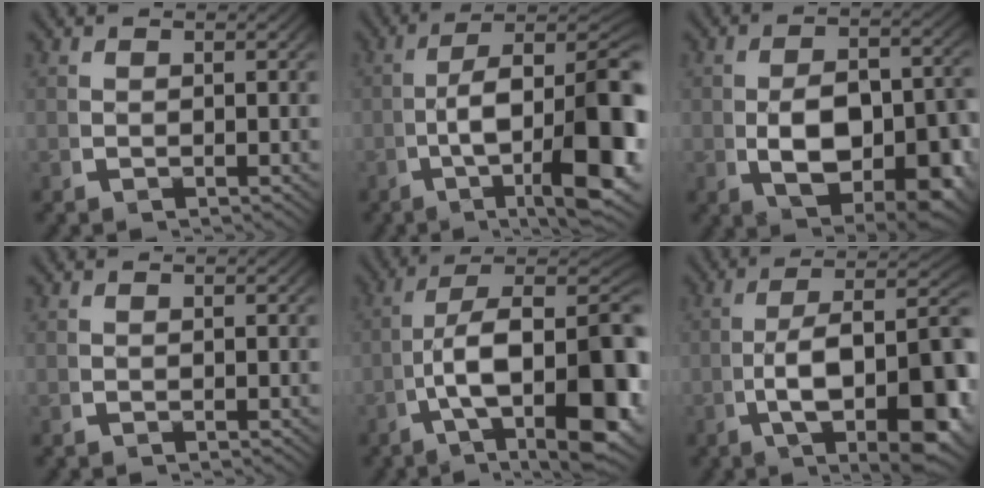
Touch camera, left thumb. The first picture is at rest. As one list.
[{"total": 13.4, "force": [-1.7, 6.7, 11.5], "torque": [-0.202, -0.057, -0.006]}, {"total": 10.9, "force": [-1.8, 6.7, 8.4], "torque": [-0.160, -0.048, -0.003]}, {"total": 0.0}, {"total": 15.4, "force": [-1.5, 8.5, 12.7], "torque": [-0.218, -0.066, -0.005]}, {"total": 12.5, "force": [-1.7, 5.9, 10.9], "torque": [-0.194, -0.039, -0.014]}]